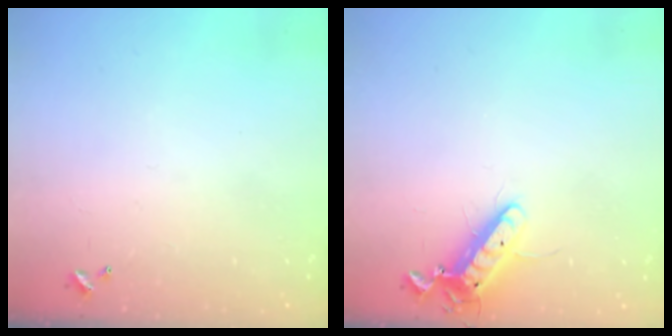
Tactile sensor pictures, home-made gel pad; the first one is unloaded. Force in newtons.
{"total": 11.8, "press": 11.6, "slide": 2.2}